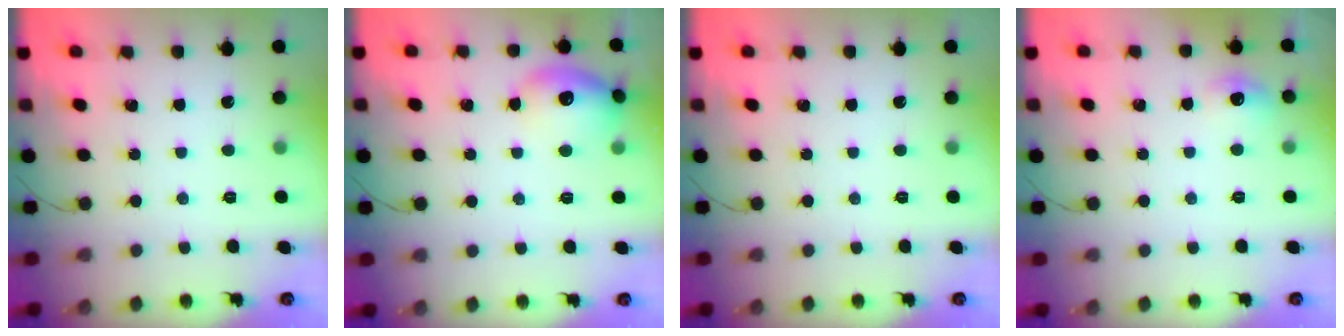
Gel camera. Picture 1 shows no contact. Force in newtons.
{"total": 14.1, "press": 14.1, "slide": 1.1}
{"total": 0.0}
{"total": 5.8, "press": 5.6, "slide": 1.3}